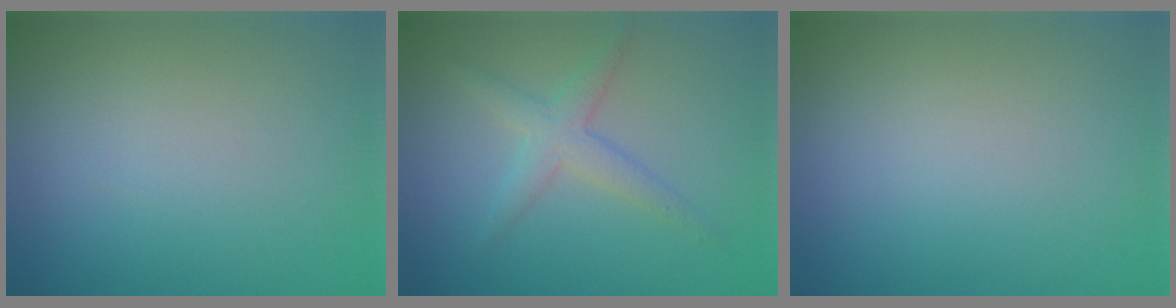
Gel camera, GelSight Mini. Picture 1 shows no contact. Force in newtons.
{"total": 2.5, "press": 2.5, "slide": 0.2}
{"total": 0.0}